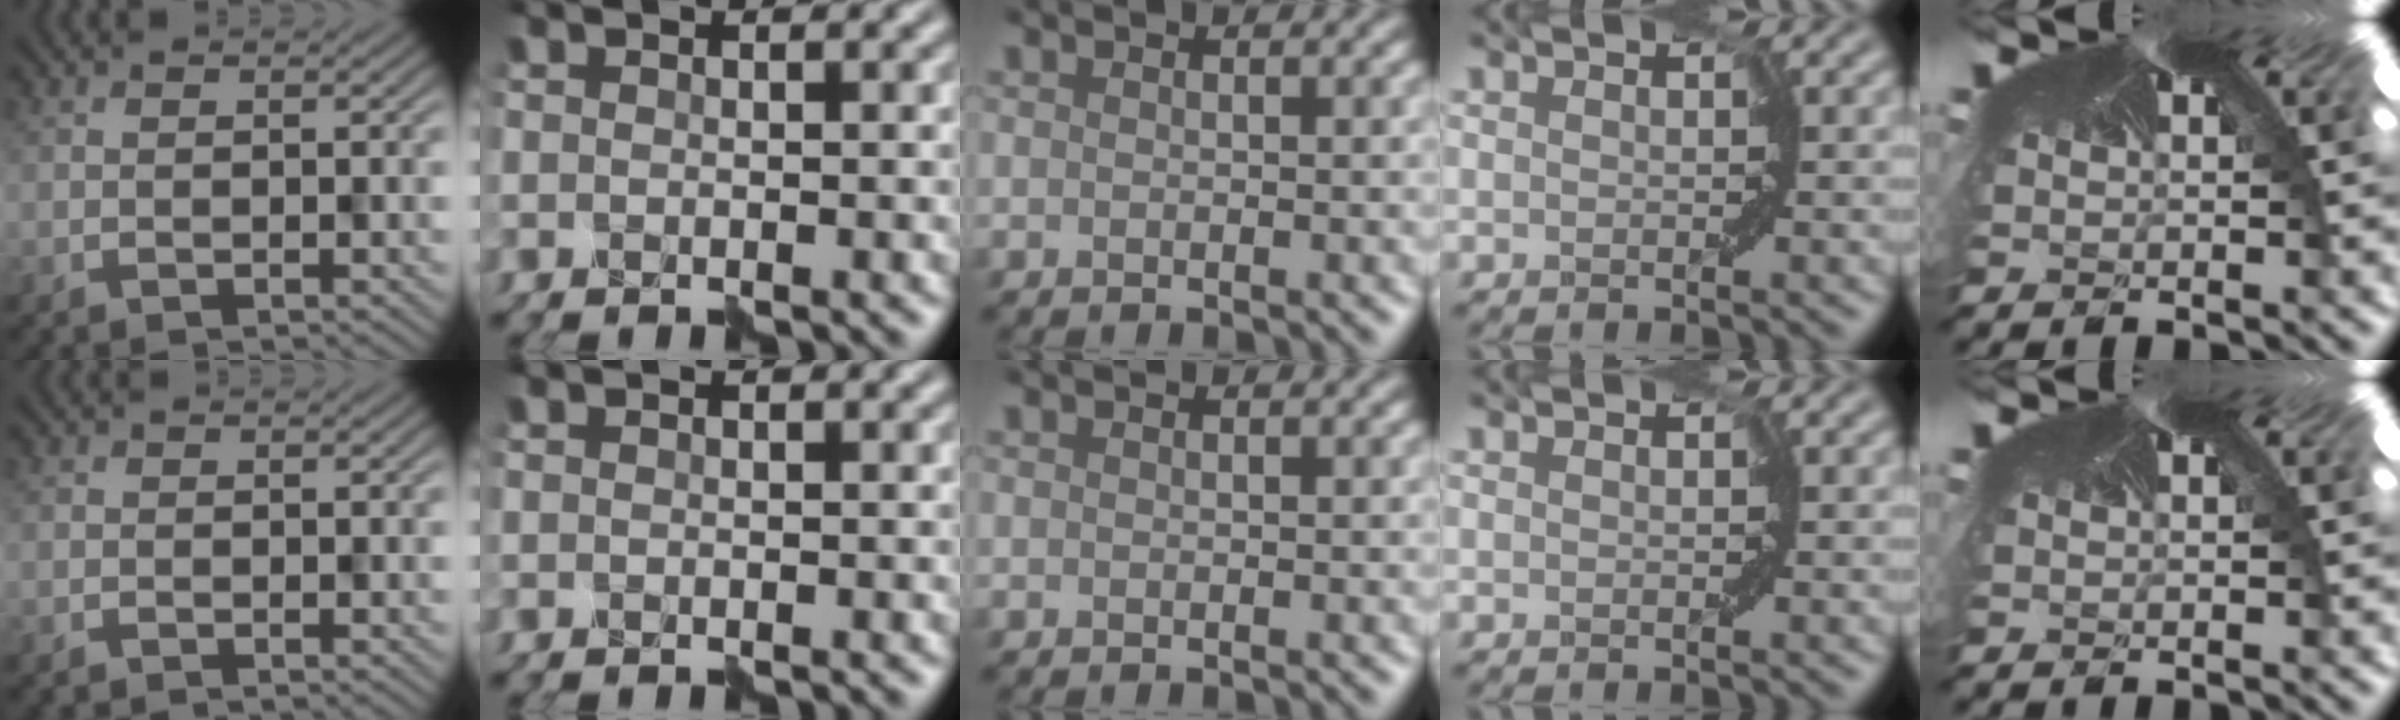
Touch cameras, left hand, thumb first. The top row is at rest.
{"thumb": {"total": 0.6, "force": [-0.4, 0.2, -0.4], "torque": [0.010, -0.002, -0.005]}}